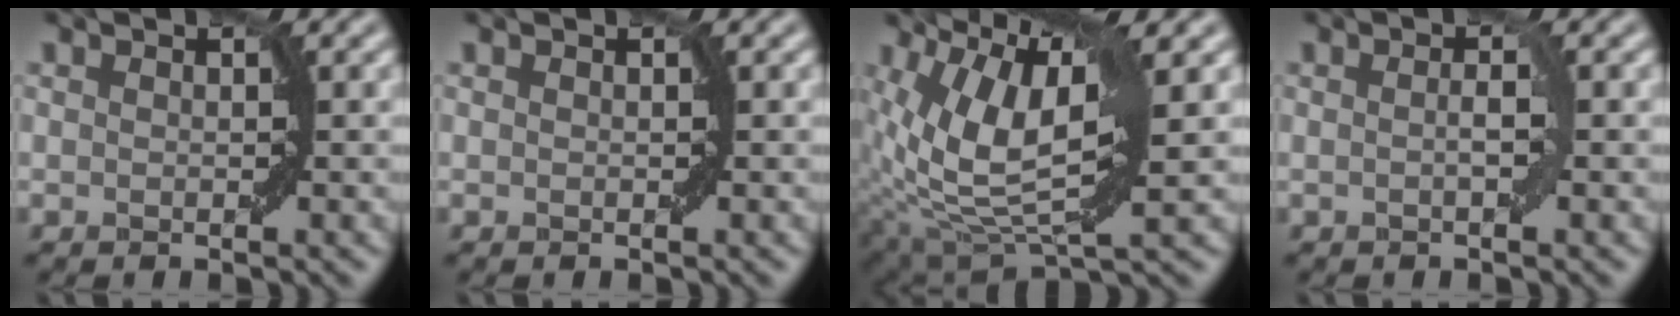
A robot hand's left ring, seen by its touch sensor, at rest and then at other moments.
{"total": 0.0}
{"total": 11.3, "force": [2.8, 4.3, 10.0], "torque": [-0.189, 0.000, 0.049]}
{"total": 1.3, "force": [0.0, 0.0, 1.3], "torque": [-0.023, 0.003, -0.001]}